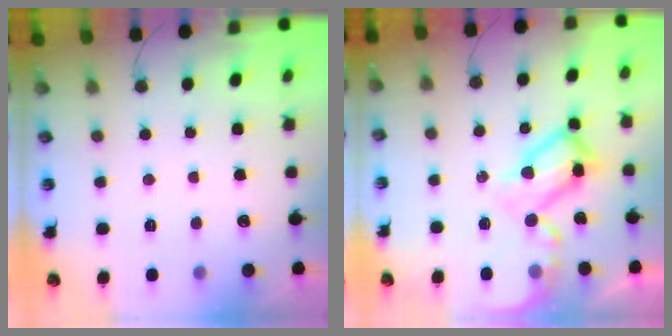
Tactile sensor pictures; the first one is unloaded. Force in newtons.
{"total": 14.7, "press": 14.6, "slide": 1.5}